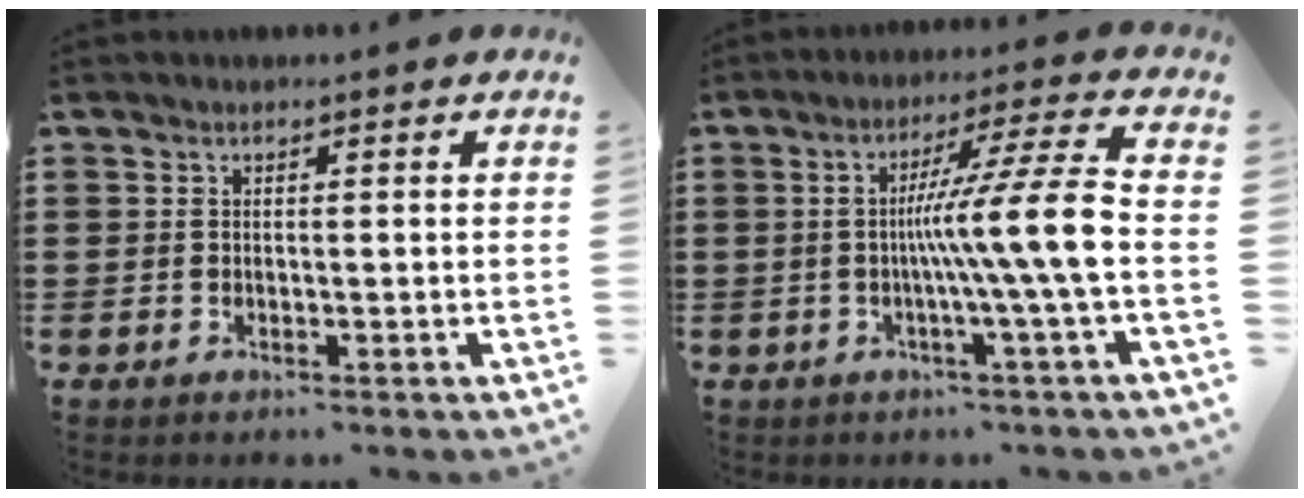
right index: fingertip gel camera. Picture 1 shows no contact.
{"total": 11.6, "force": [-1.0, -0.9, 11.5], "torque": [-0.196, -0.010, -0.028]}